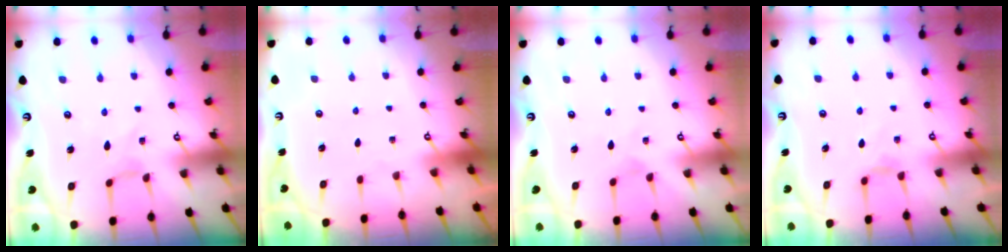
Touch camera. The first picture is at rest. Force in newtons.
{"total": 0.0}
{"total": 0.0}
{"total": 2.4, "press": 2.3, "slide": 0.3}